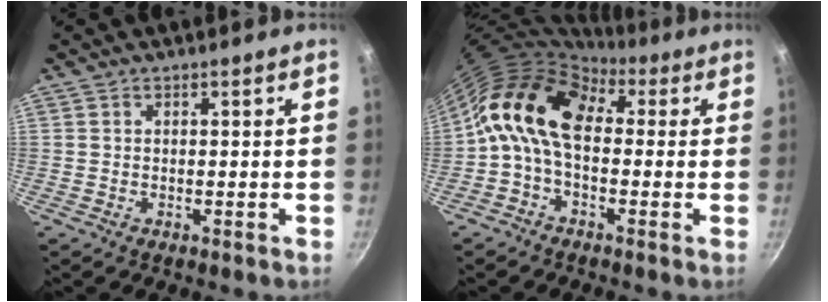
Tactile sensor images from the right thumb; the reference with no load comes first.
{"total": 13.5, "force": [1.7, 8.8, 10.1], "torque": [-0.162, 0.025, 0.003]}